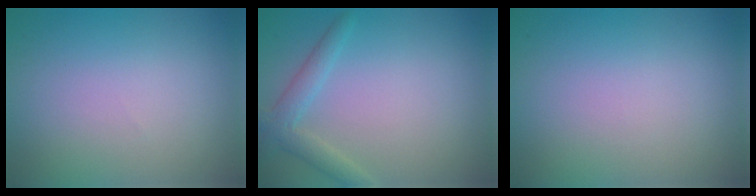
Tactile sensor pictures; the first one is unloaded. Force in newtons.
{"total": 2.4, "press": 2.4, "slide": 0.1}
{"total": 0.0}